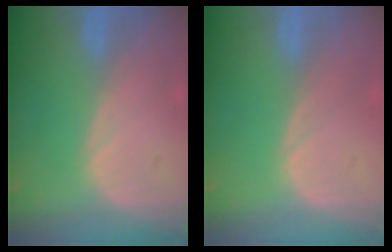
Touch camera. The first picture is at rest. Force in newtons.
{"total": 0.0}